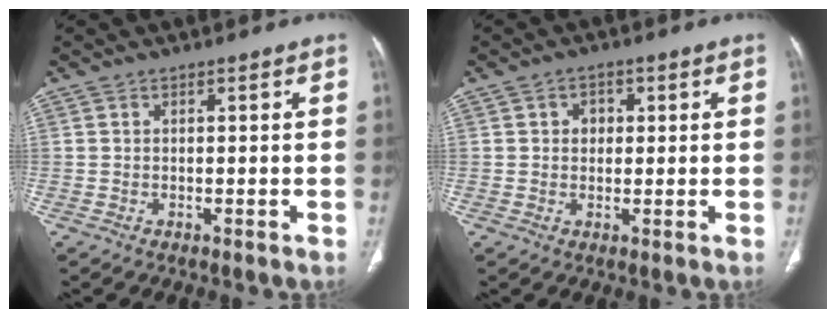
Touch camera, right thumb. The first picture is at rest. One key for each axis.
{"total": 3.0, "fx": 0.8, "fy": 2.4, "fz": 1.5, "tx": -0.005, "ty": 0.001, "tz": 0.010}